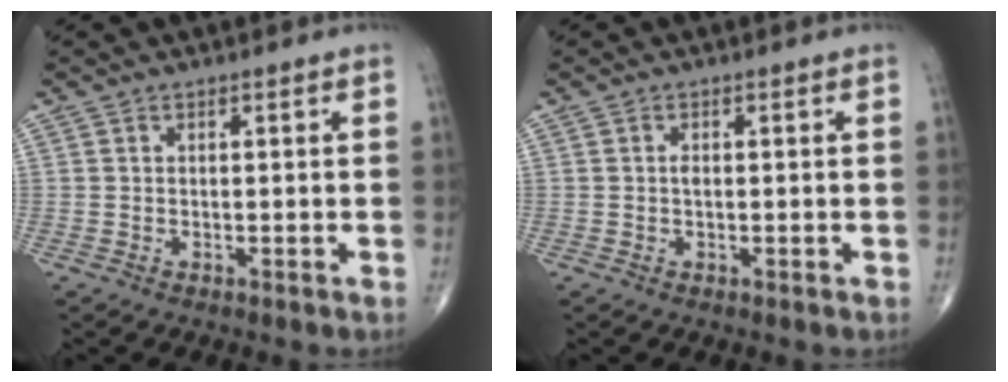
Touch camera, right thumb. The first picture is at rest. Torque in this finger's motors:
{"motor_torque": [0.68, 0.59, 0.35, -0.31, 0.01]}